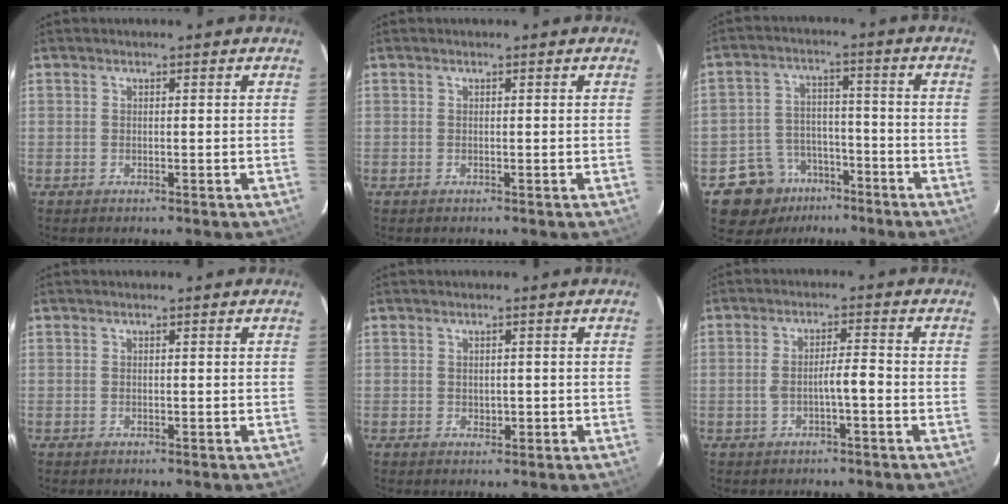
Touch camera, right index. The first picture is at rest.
{"total": 0.0}
{"total": 9.0, "force": [-5.4, 7.0, 1.5], "torque": [-0.026, 0.027, -0.079]}
{"total": 0.0}
{"total": 1.3, "force": [-0.1, 1.0, 0.9], "torque": [-0.013, 0.001, 0.004]}
{"total": 3.8, "force": [-1.1, 0.5, 3.6], "torque": [-0.062, 0.011, -0.015]}